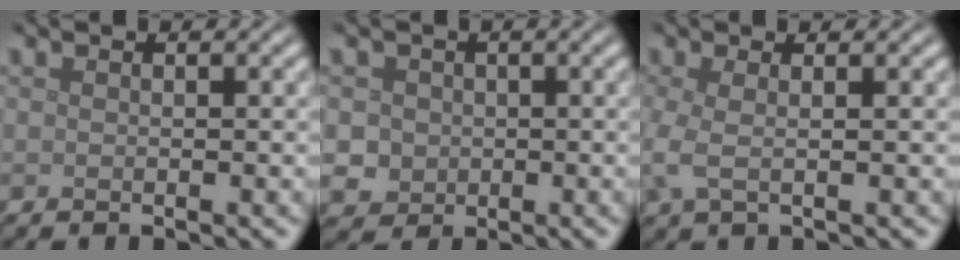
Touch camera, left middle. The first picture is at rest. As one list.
[{"total": 2.8, "force": [0.1, 2.7, 0.8], "torque": [-0.005, 0.004, -0.001]}, {"total": 2.7, "force": [-0.1, 0.9, 2.5], "torque": [-0.065, -0.002, -0.007]}]